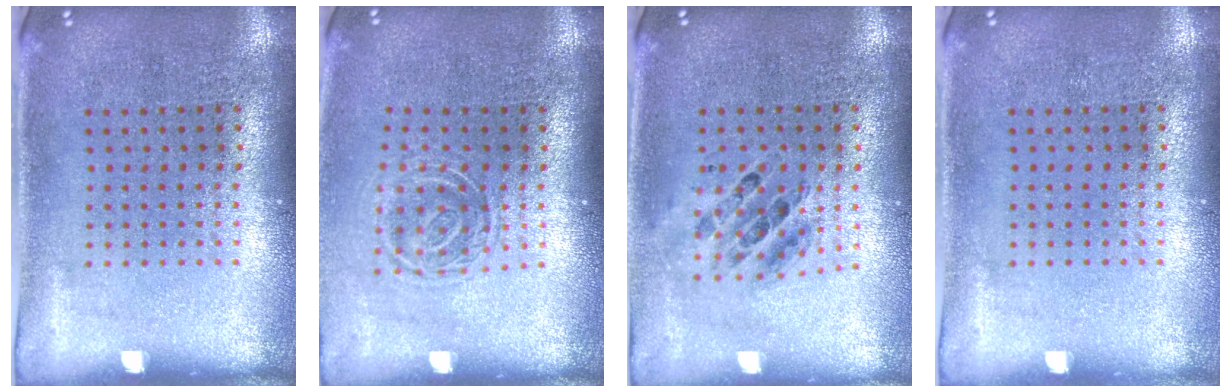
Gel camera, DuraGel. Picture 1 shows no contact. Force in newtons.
{"total": 1.6, "press": 1.1, "slide": 1.1}
{"total": 0.8, "press": 0.7, "slide": 0.1}
{"total": 0.0}